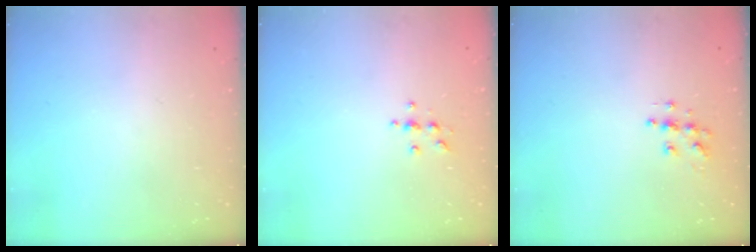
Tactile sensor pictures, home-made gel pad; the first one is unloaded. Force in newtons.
{"total": 3.8, "press": 3.7, "slide": 0.5}
{"total": 6.1, "press": 6.1, "slide": 0.3}